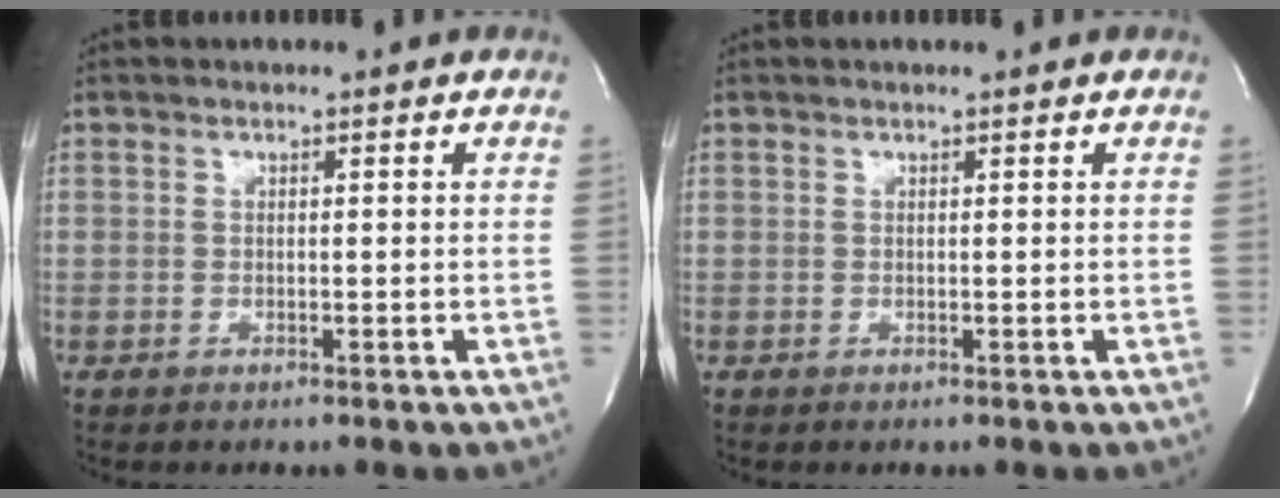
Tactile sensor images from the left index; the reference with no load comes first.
{"total": 1.0, "force": [0.9, 0.0, 0.5], "torque": [-0.005, 0.007, 0.014]}